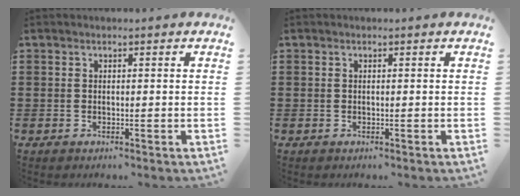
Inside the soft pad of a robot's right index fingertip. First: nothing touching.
{"total": 0.0}